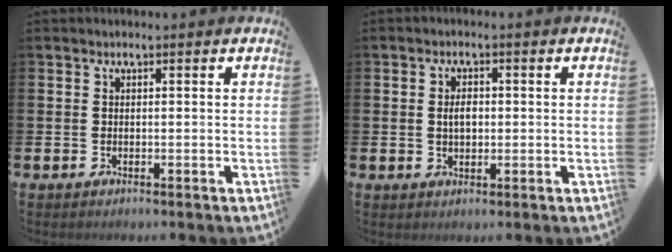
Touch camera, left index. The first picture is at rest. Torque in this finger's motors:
{"motor_torque": [0.31, 0.12, 0.07, 0.08]}